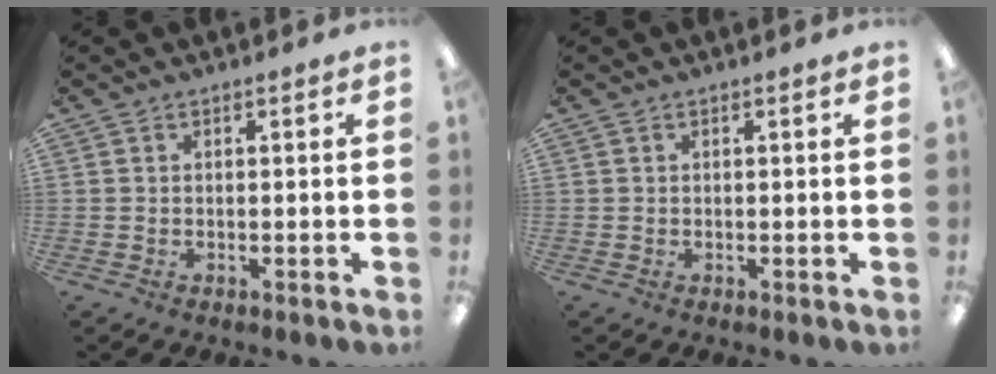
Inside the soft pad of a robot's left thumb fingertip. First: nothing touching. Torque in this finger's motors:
{"motor_torque": [-0.19, -0.04, -0.07, -0.12, 0.00]}